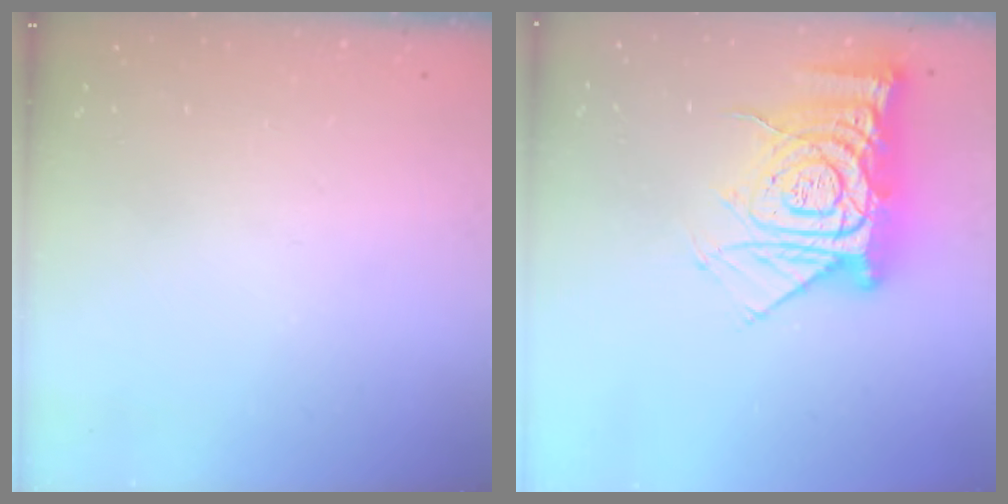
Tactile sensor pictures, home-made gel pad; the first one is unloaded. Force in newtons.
{"total": 17.2, "press": 17.2, "slide": 1.7}